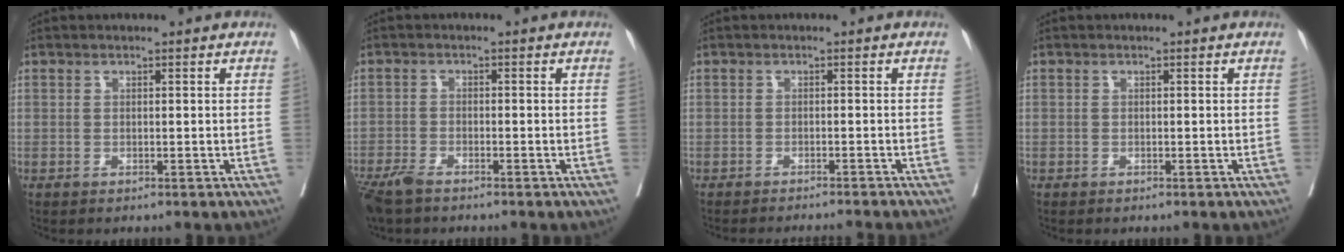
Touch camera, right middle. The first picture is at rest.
{"total": 4.4, "force": [-3.5, 1.1, 2.3], "torque": [-0.045, -0.009, -0.065]}
{"total": 7.6, "force": [-7.2, -0.7, 2.4], "torque": [-0.011, -0.012, -0.088]}
{"total": 0.0}